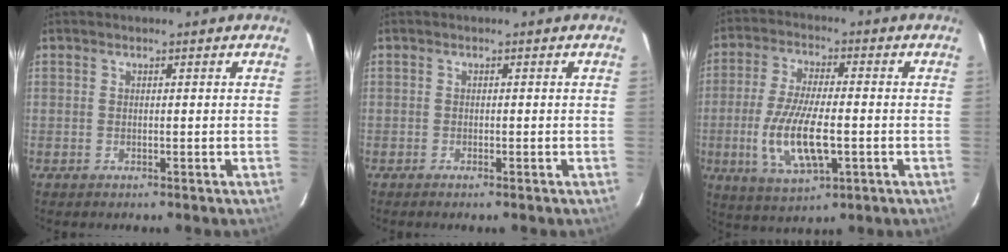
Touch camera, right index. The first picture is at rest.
{"total": 0.7, "force": [-0.6, 0.0, 0.4], "torque": [-0.008, -0.001, -0.011]}
{"total": 12.8, "force": [-2.9, 4.3, 11.7], "torque": [-0.241, -0.014, -0.051]}